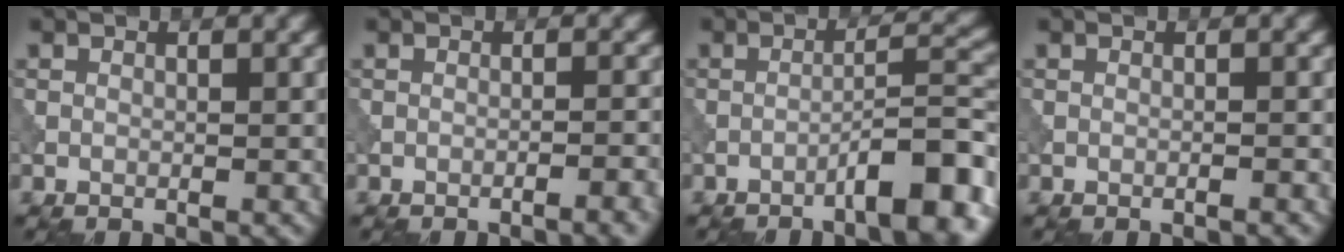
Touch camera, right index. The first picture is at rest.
{"total": 2.6, "force": [-1.5, 0.5, 2.1], "torque": [-0.025, 0.014, -0.028]}
{"total": 7.2, "force": [-4.3, 1.3, 5.6], "torque": [-0.074, 0.024, -0.067]}
{"total": 0.5, "force": [-0.4, 0.0, 0.4], "torque": [-0.003, 0.003, -0.010]}